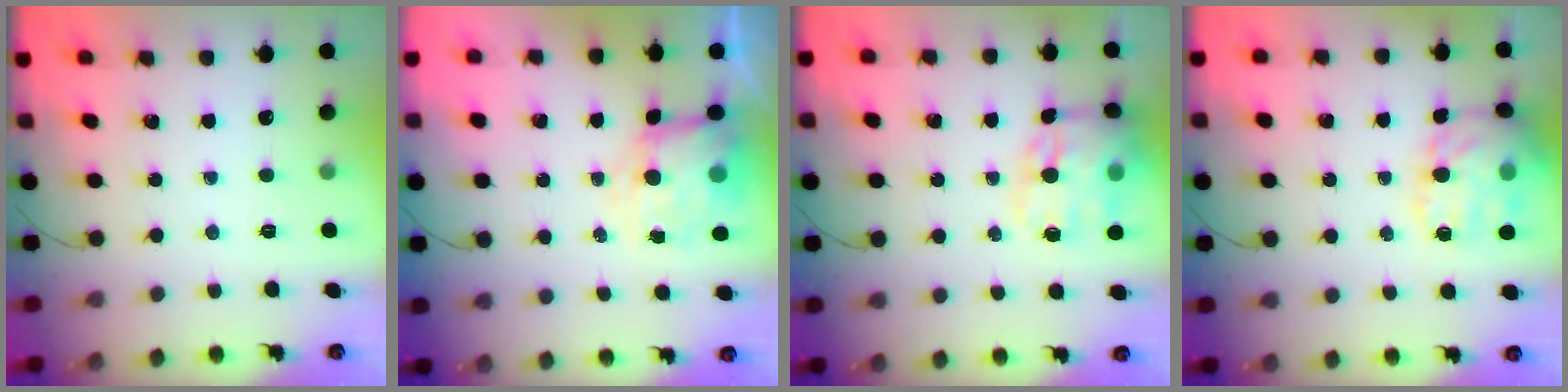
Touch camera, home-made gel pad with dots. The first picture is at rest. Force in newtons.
{"total": 7.5, "press": 7.3, "slide": 1.8}
{"total": 15.6, "press": 15.1, "slide": 3.8}
{"total": 16.6, "press": 16.5, "slide": 2.1}